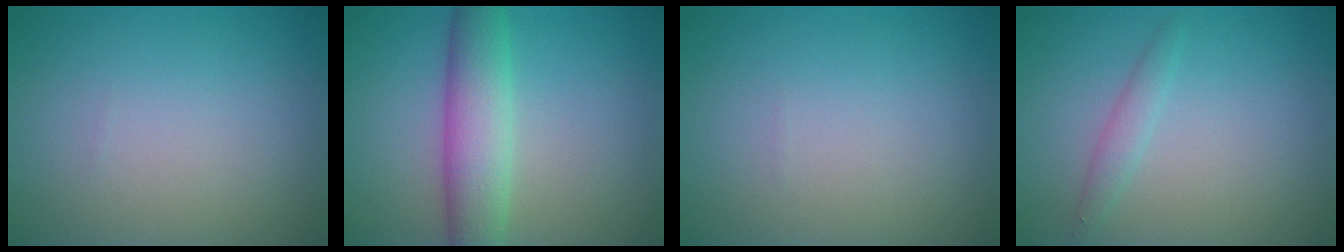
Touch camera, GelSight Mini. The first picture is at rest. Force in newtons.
{"total": 5.7, "press": 5.7, "slide": 0.1}
{"total": 0.0}
{"total": 1.4, "press": 1.4, "slide": 0.0}